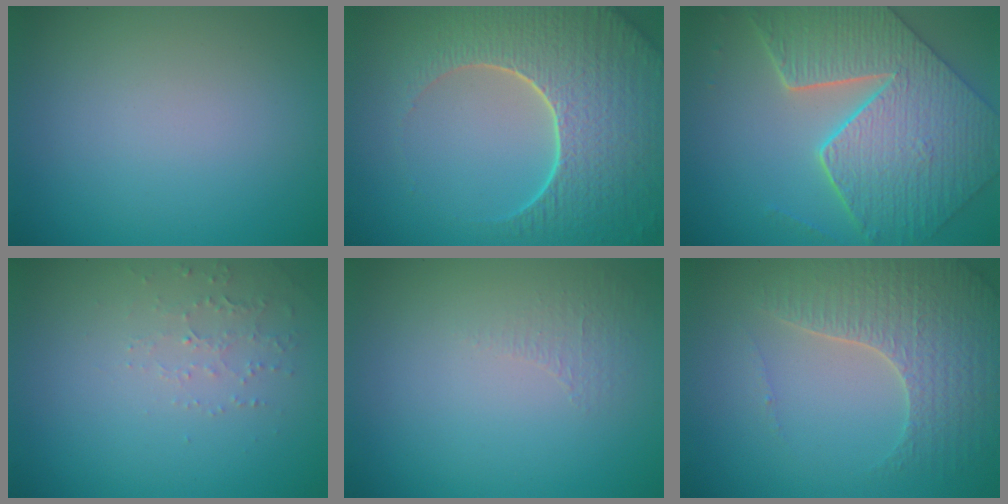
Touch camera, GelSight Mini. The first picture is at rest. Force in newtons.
{"total": 8.8, "press": 6.3, "slide": 6.2}
{"total": 9.0, "press": 7.2, "slide": 5.3}
{"total": 1.5, "press": 1.5, "slide": 0.5}
{"total": 0.8, "press": 0.4, "slide": 0.7}
{"total": 4.3, "press": 4.0, "slide": 1.5}